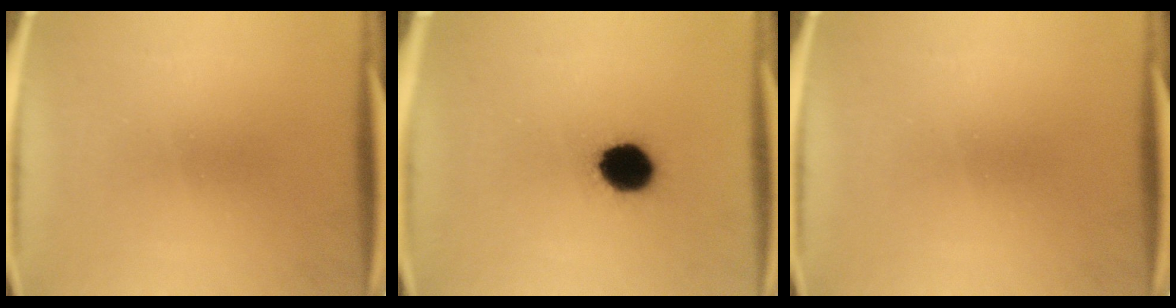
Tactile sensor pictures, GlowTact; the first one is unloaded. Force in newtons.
{"total": 11.0}
{"total": 0.0}